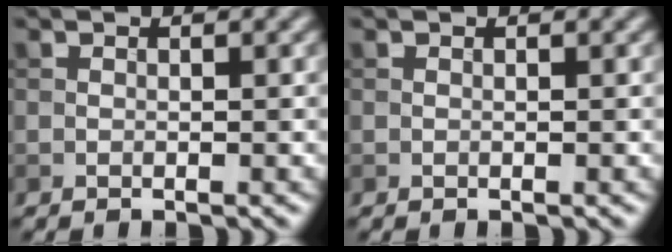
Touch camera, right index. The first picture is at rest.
{"total": 0.0}